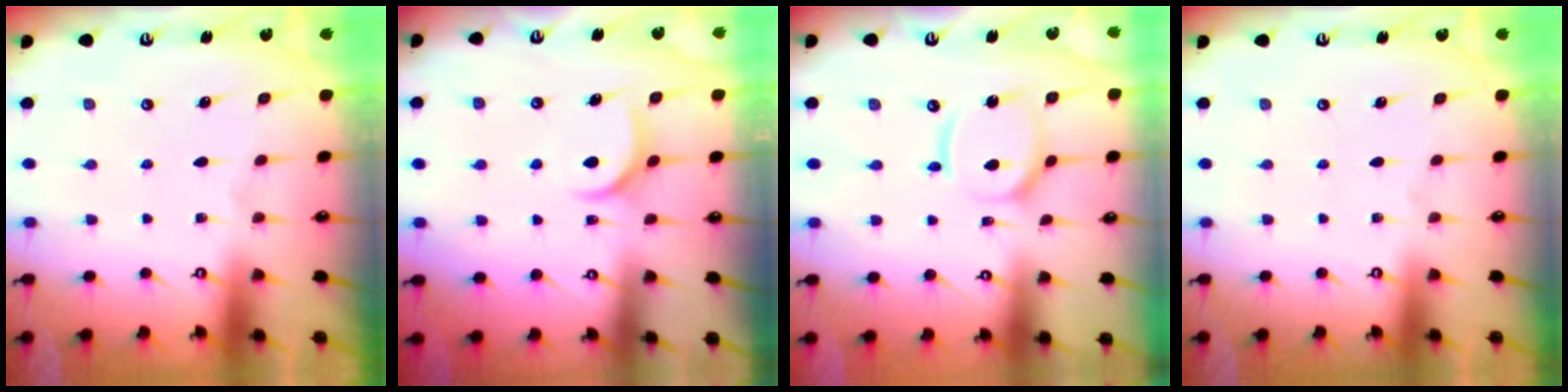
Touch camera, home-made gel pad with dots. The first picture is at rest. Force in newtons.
{"total": 7.1, "press": 7.1, "slide": 1.0}
{"total": 11.6, "press": 11.5, "slide": 1.5}
{"total": 0.0}